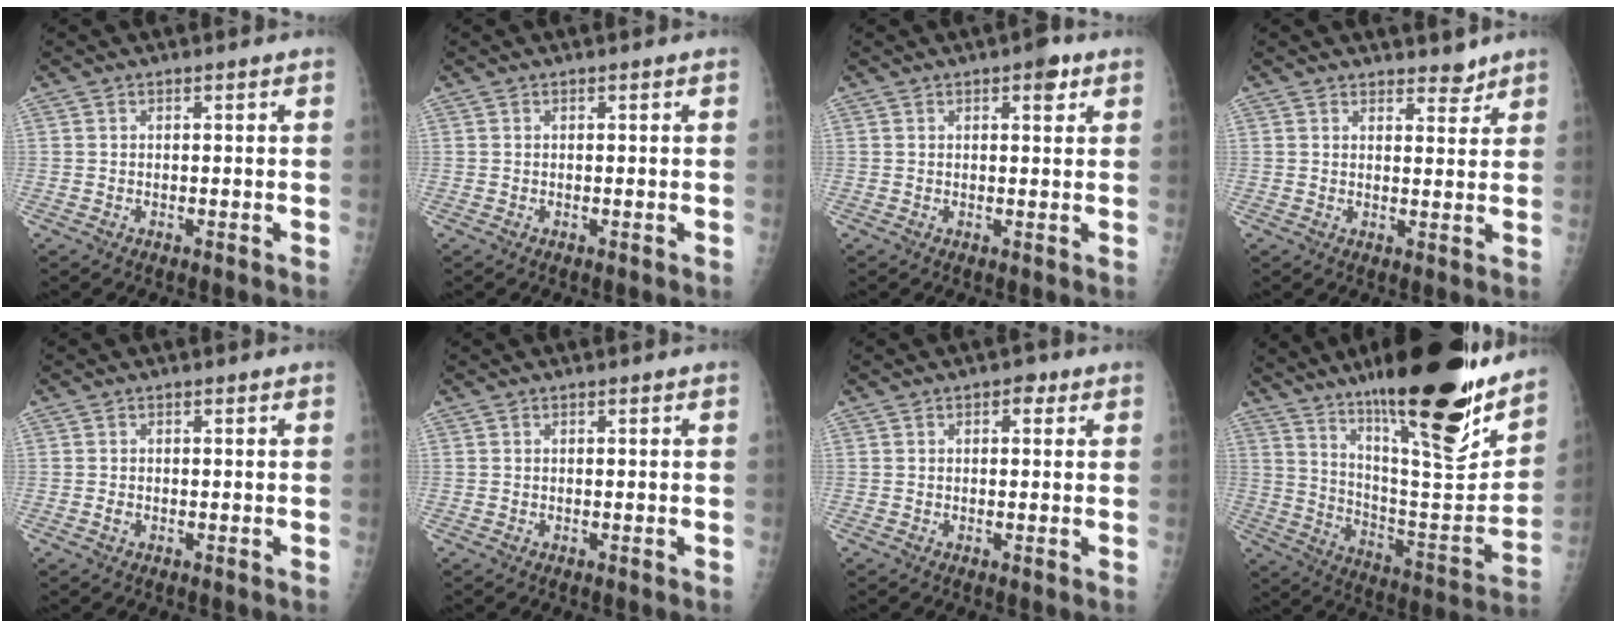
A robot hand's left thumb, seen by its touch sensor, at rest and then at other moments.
{"total": 0.0}
{"total": 3.0, "force": [1.7, 1.3, 2.2], "torque": [-0.018, -0.004, 0.019]}
{"total": 3.2, "force": [2.8, 1.3, 0.9], "torque": [0.006, -0.020, 0.039]}
{"total": 0.7, "force": [-0.1, 0.5, 0.4], "torque": [-0.007, 0.000, -0.003]}
{"total": 0.0}
{"total": 2.2, "force": [1.0, 1.4, 1.4], "torque": [-0.005, 0.001, 0.009]}
{"total": 28.1, "force": [19.0, 6.1, 19.8], "torque": [-0.276, -0.088, 0.306]}